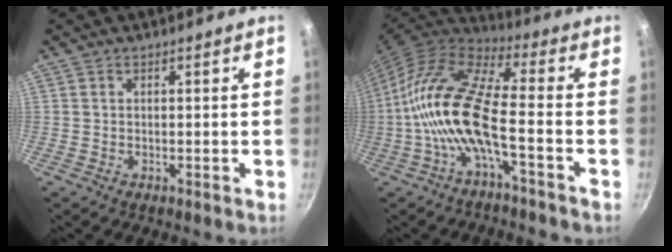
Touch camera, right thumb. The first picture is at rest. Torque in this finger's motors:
{"motor_torque": [-0.08, 1.72, 2.04, -0.75, 0.55]}